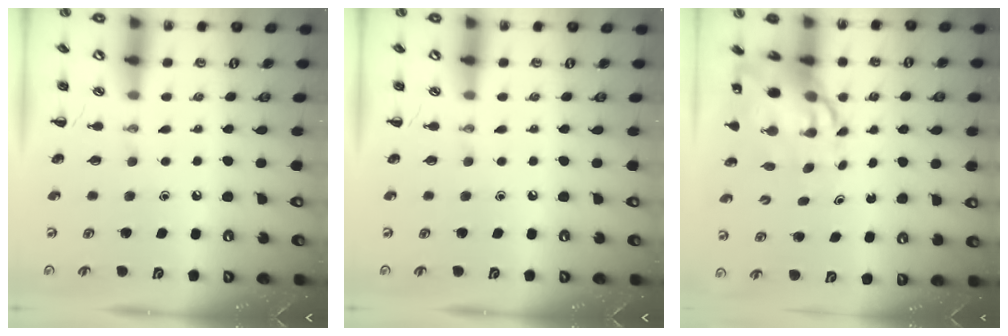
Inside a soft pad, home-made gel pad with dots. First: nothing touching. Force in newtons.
{"total": 0.0}
{"total": 10.0, "press": 9.7, "slide": 2.5}